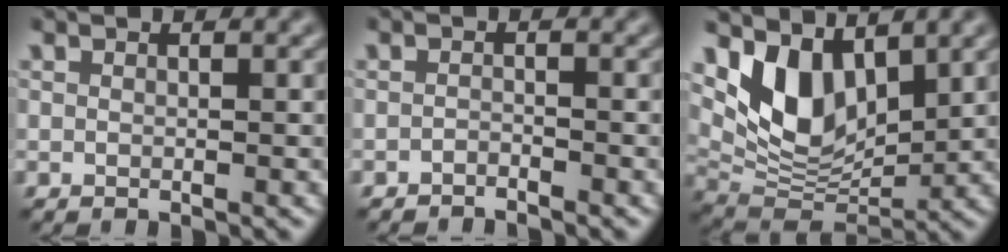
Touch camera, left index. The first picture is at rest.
{"total": 1.6, "force": [-1.6, -0.3, -0.3], "torque": [0.010, 0.002, -0.025]}
{"total": 5.9, "force": [2.7, 3.4, 3.9], "torque": [-0.080, -0.018, 0.057]}